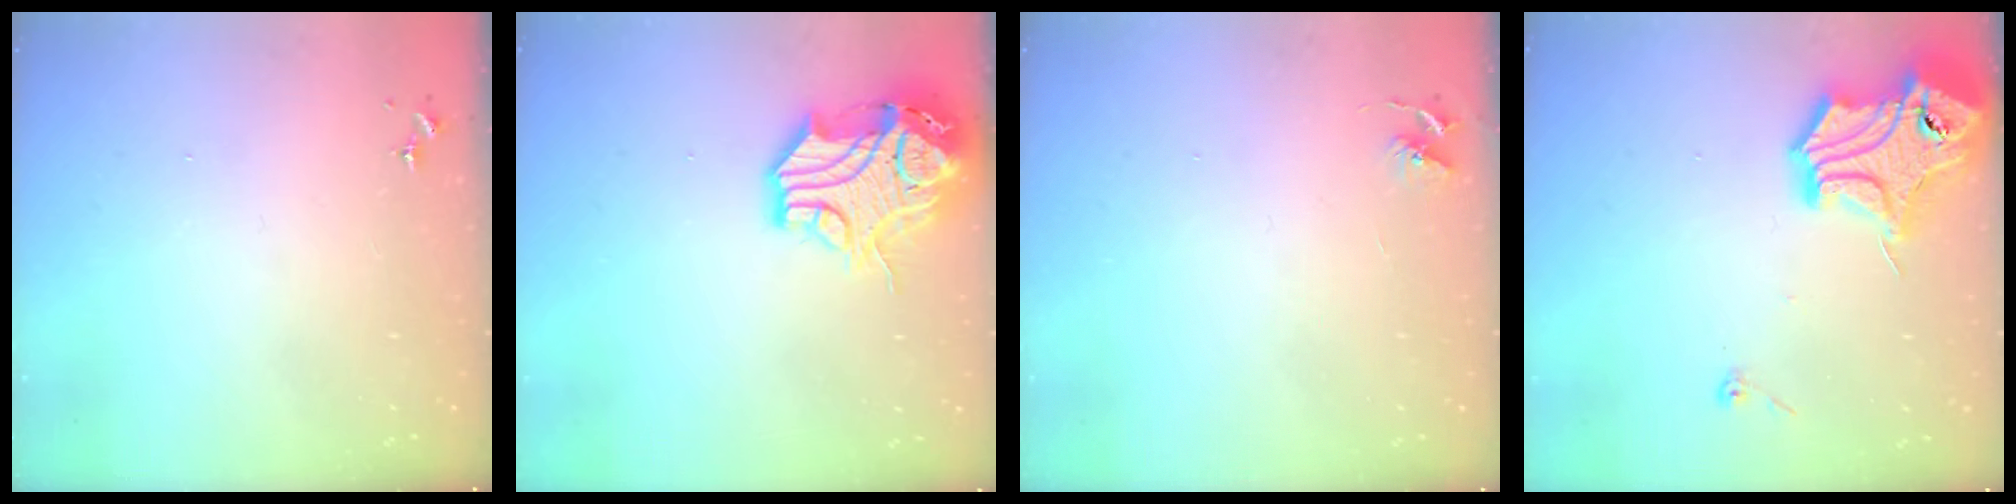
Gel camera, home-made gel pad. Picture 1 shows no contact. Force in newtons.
{"total": 17.5, "press": 17.4, "slide": 1.9}
{"total": 4.1, "press": 4.0, "slide": 0.5}
{"total": 17.4, "press": 17.3, "slide": 2.1}